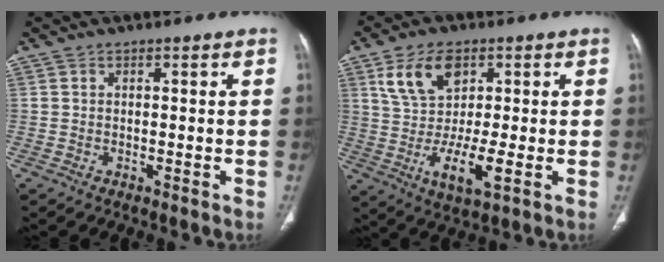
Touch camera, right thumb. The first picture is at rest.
{"total": 12.7, "force": [2.0, 6.5, 10.8], "torque": [-0.193, -0.013, 0.041]}